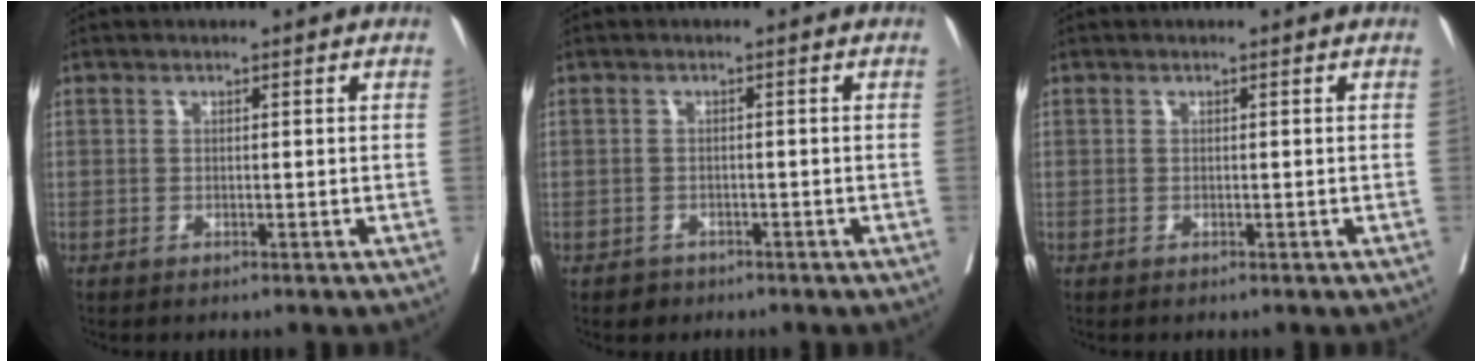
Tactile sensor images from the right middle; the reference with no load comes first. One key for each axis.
{"total": 1.4, "fx": -1.0, "fy": 1.0, "fz": 0.0, "tx": -0.003, "ty": 0.003, "tz": -0.016}
{"total": 0.0}